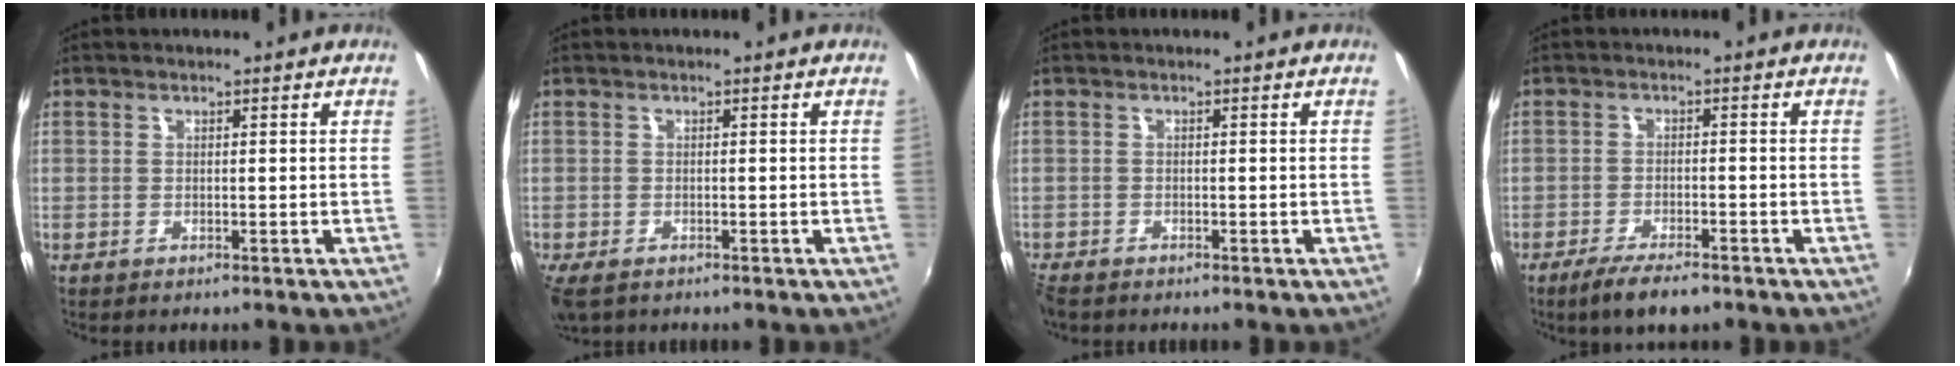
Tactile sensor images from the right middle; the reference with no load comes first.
{"total": 4.1, "force": [-2.7, 2.0, 2.4], "torque": [-0.055, -0.019, -0.045]}
{"total": 2.8, "force": [-2.5, 0.9, 1.0], "torque": [-0.028, -0.015, -0.049]}
{"total": 6.6, "force": [-5.0, 1.4, 4.1], "torque": [-0.095, -0.014, -0.086]}